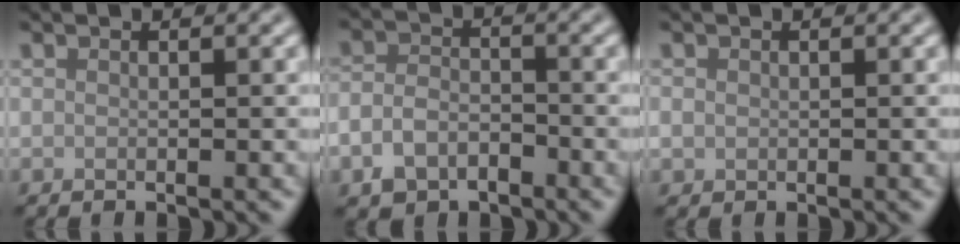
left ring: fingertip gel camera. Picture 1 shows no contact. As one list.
[{"total": 3.7, "force": [-2.1, 2.4, 1.8], "torque": [-0.034, -0.003, -0.049]}, {"total": 0.9, "force": [0.1, 0.8, 0.3], "torque": [-0.003, -0.002, 0.000]}]